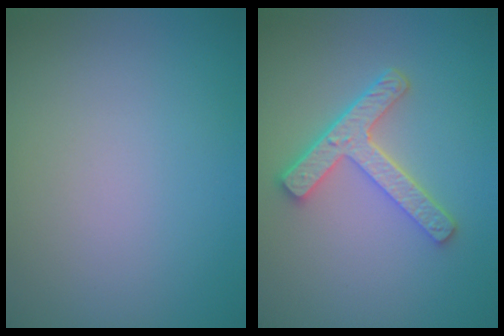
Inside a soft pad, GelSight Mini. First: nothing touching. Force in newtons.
{"total": 4.3, "press": 3.3, "slide": 2.9}